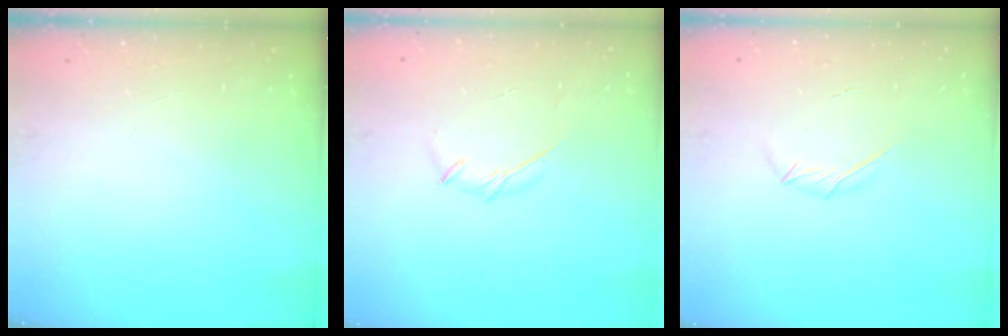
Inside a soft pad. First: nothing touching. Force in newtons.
{"total": 4.5, "press": 4.3, "slide": 1.0}
{"total": 5.4, "press": 5.3, "slide": 1.1}